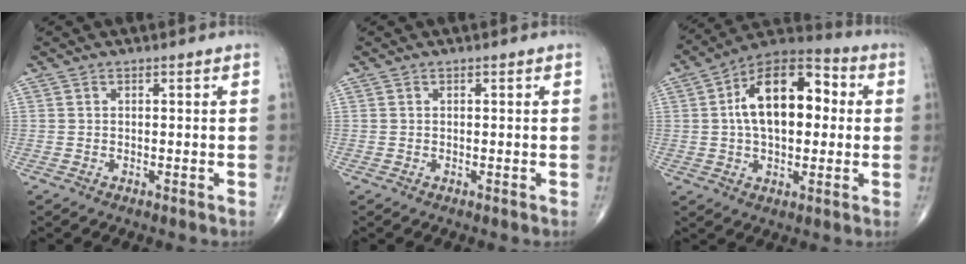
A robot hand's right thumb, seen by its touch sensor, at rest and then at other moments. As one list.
[{"total": 0.0}, {"total": 17.5, "force": [2.4, 9.8, 14.3], "torque": [-0.208, 0.031, 0.029]}]